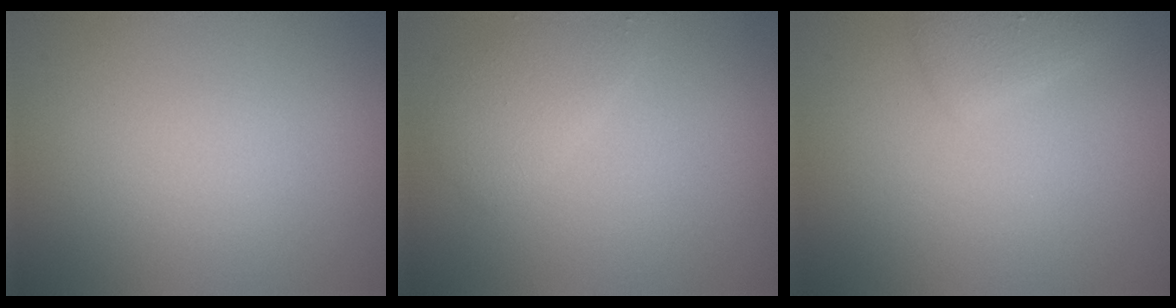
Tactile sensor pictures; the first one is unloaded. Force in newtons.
{"total": 2.0, "press": 2.0, "slide": 0.1}
{"total": 1.9, "press": 1.9, "slide": 0.0}